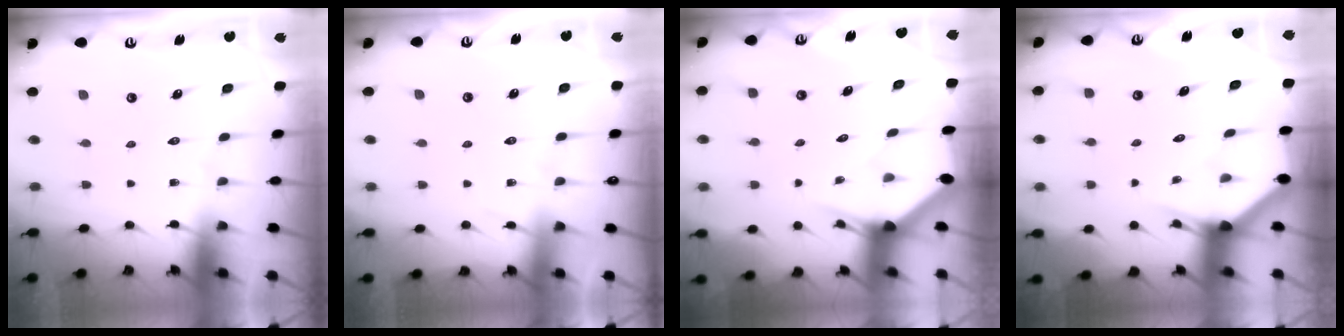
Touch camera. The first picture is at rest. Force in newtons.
{"total": 3.8, "press": 3.8, "slide": 0.6}
{"total": 3.1, "press": 3.1, "slide": 0.1}
{"total": 3.1, "press": 3.1, "slide": 0.1}